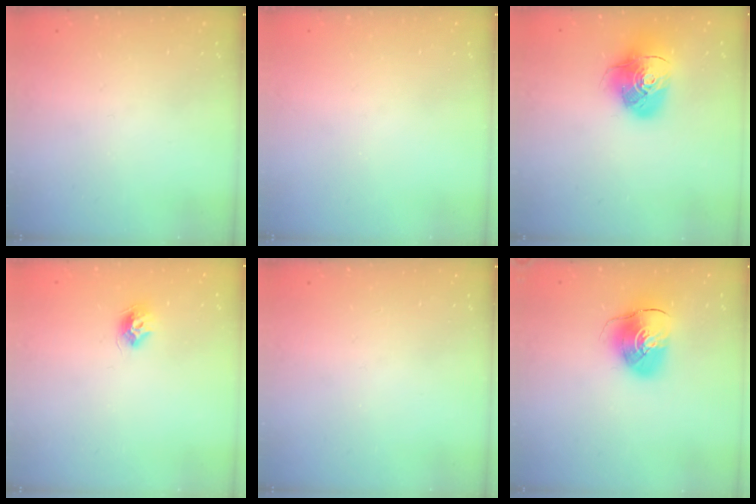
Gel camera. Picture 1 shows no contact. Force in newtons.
{"total": 0.0}
{"total": 14.5, "press": 14.4, "slide": 1.9}
{"total": 8.4, "press": 8.3, "slide": 0.7}
{"total": 0.0}
{"total": 11.3, "press": 11.2, "slide": 1.4}